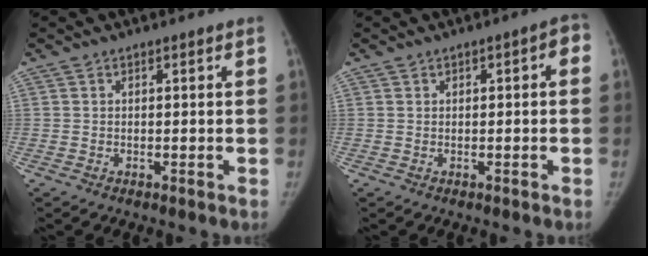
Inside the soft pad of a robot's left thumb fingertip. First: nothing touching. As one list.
[{"total": 2.7, "force": [0.0, 1.3, 2.4], "torque": [-0.022, 0.017, -0.006]}]